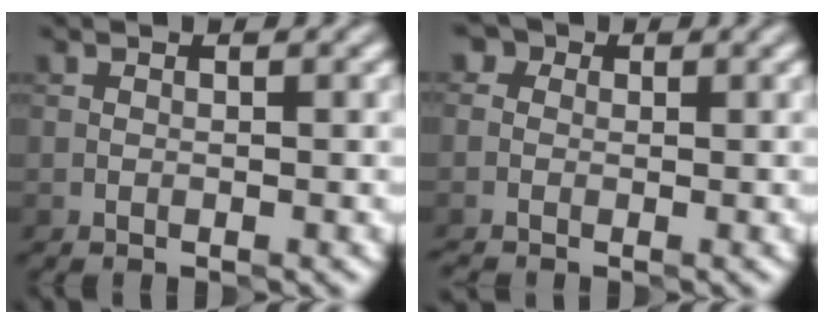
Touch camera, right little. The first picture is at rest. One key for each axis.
{"total": 2.9, "fx": 0.2, "fy": 2.5, "fz": 1.4, "tx": -0.020, "ty": 0.015, "tz": -0.024}